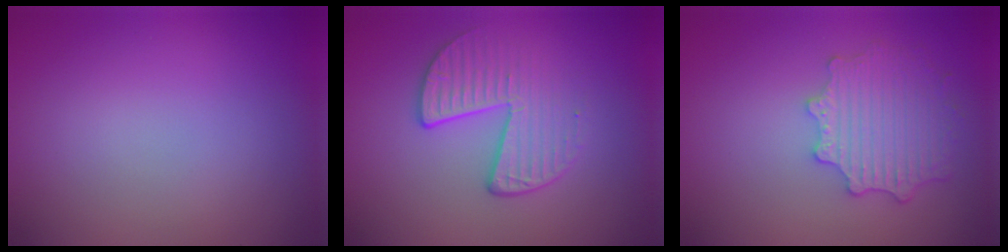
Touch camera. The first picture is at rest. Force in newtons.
{"total": 3.5, "press": 2.9, "slide": 2.0}
{"total": 4.2, "press": 3.5, "slide": 2.3}